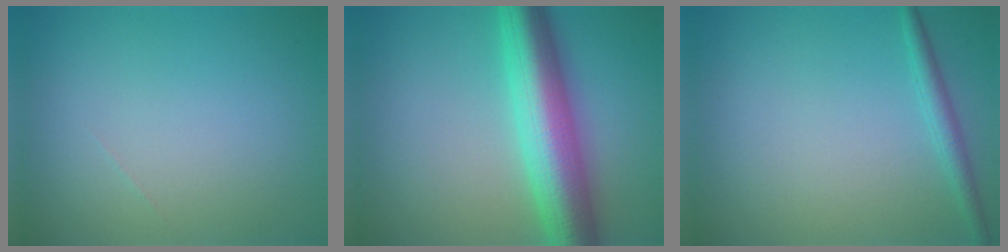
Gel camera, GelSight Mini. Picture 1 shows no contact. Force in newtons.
{"total": 8.7, "press": 8.7, "slide": 0.3}
{"total": 1.6, "press": 1.6, "slide": 0.0}